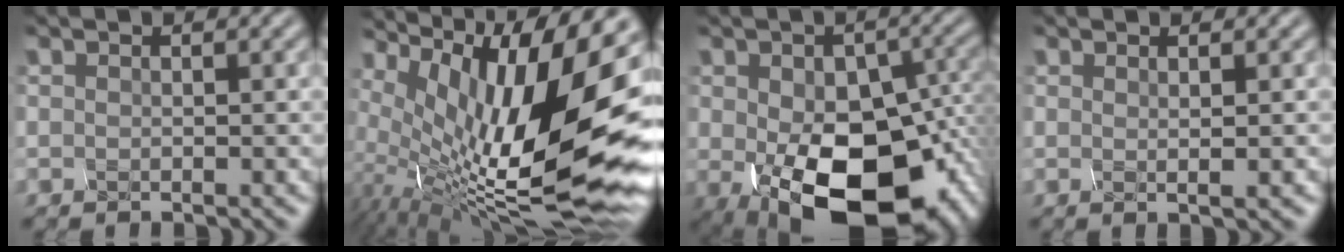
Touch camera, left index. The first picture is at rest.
{"total": 17.5, "force": [2.6, 6.5, 16.0], "torque": [-0.260, -0.003, 0.057]}
{"total": 14.7, "force": [-4.5, 8.6, 11.0], "torque": [-0.182, -0.044, -0.033]}
{"total": 1.0, "force": [0.3, 0.0, 0.9], "torque": [-0.019, 0.007, 0.001]}